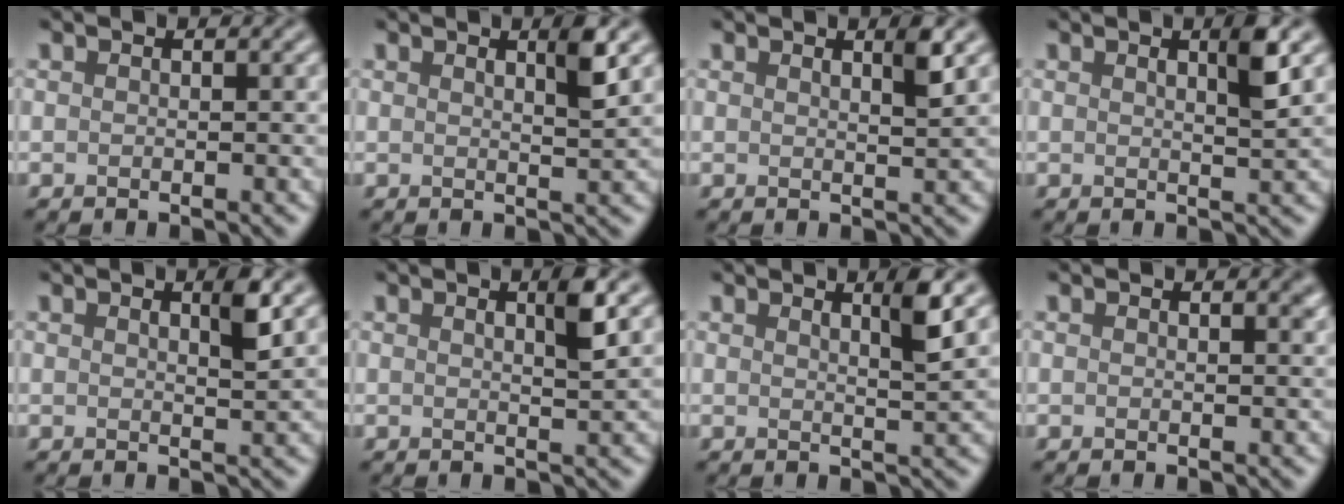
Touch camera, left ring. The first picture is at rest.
{"total": 2.2, "force": [1.1, 0.4, 1.9], "torque": [-0.022, 0.001, 0.014]}
{"total": 1.8, "force": [1.0, 0.4, 1.4], "torque": [-0.015, 0.001, 0.013]}
{"total": 2.5, "force": [1.0, 0.4, 2.2], "torque": [-0.028, 0.002, 0.014]}
{"total": 2.0, "force": [0.9, 0.3, 1.7], "torque": [-0.022, 0.000, 0.012]}
{"total": 2.3, "force": [0.9, 0.3, 2.0], "torque": [-0.028, 0.002, 0.013]}
{"total": 2.6, "force": [1.4, 0.4, 2.2], "torque": [-0.025, 0.001, 0.019]}
{"total": 0.8, "force": [0.5, 0.2, 0.6], "torque": [-0.005, -0.003, 0.010]}